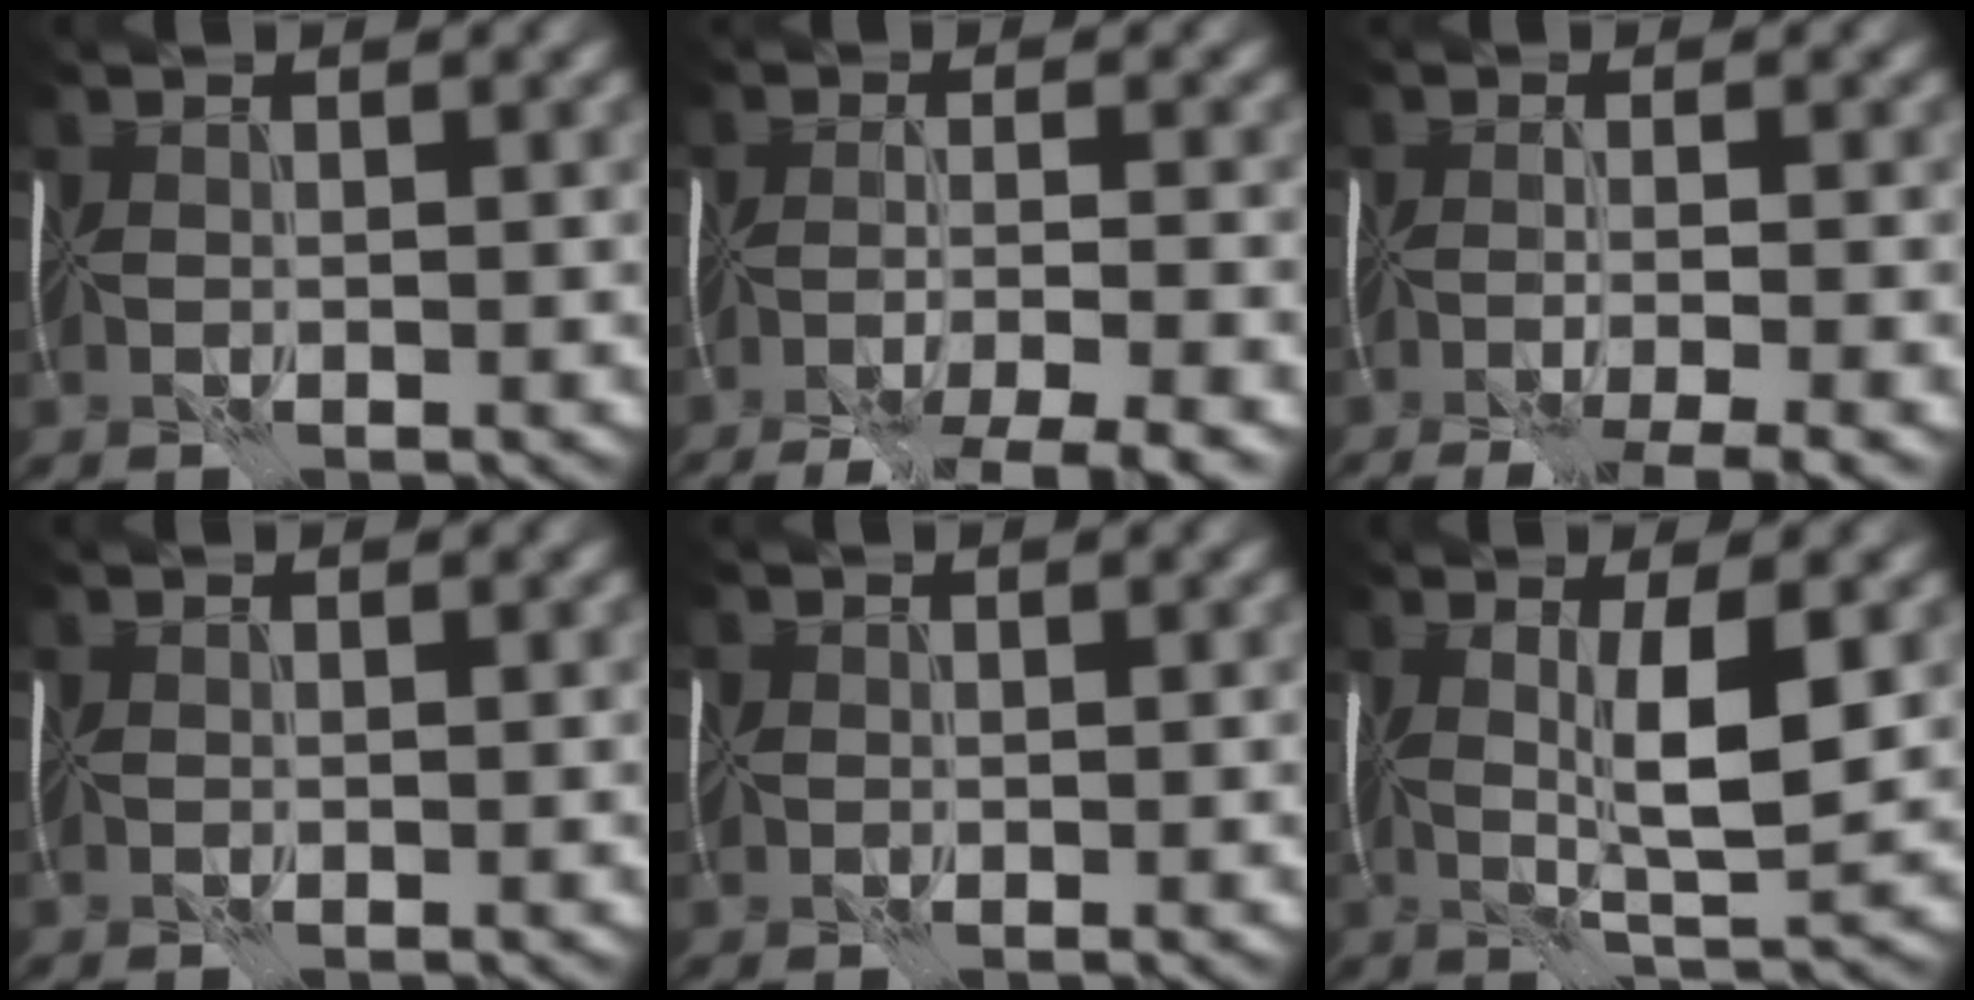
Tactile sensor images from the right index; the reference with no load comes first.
{"total": 8.1, "force": [-6.4, 1.3, 4.9], "torque": [-0.077, -0.018, -0.094]}
{"total": 6.7, "force": [-4.6, 1.4, 4.7], "torque": [-0.063, -0.020, -0.066]}
{"total": 0.0}
{"total": 1.2, "force": [0.0, 1.2, 0.1], "torque": [-0.002, 0.001, -0.001]}
{"total": 5.6, "force": [0.7, 1.0, 5.4], "torque": [-0.096, -0.005, 0.014]}